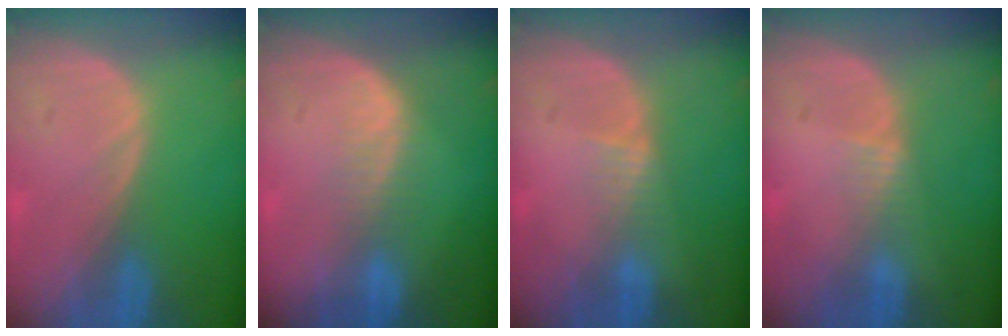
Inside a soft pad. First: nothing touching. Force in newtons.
{"total": 2.7, "press": 2.3, "slide": 1.5}
{"total": 1.8, "press": 1.5, "slide": 1.0}
{"total": 1.4, "press": 1.1, "slide": 0.8}